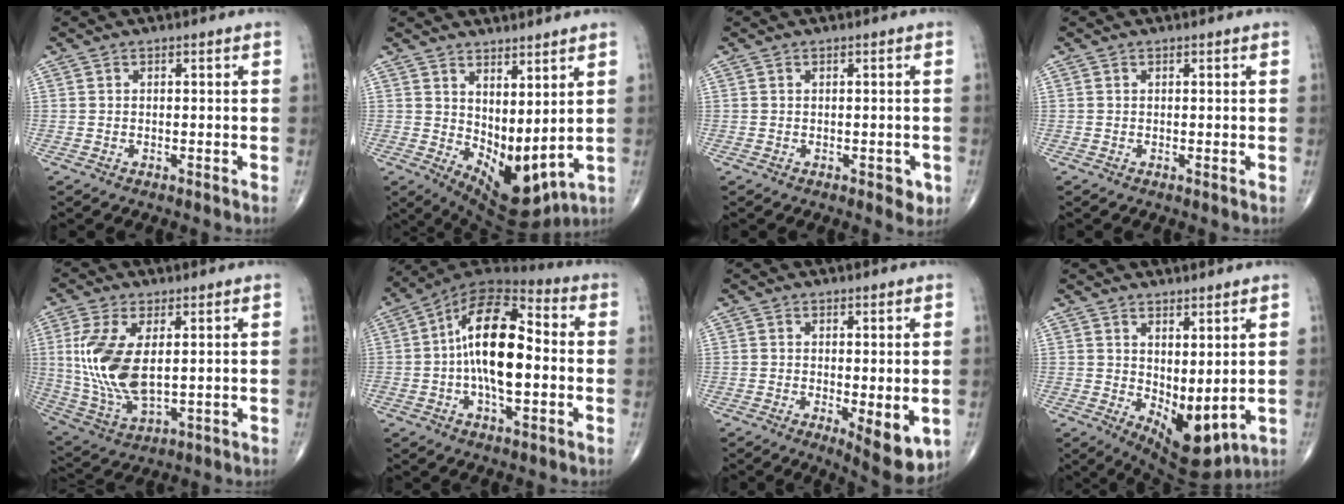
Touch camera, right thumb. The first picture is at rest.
{"total": 11.1, "force": [2.9, 5.3, 9.3], "torque": [-0.128, -0.034, 0.075]}
{"total": 2.7, "force": [-0.8, 1.4, 2.2], "torque": [-0.015, -0.001, -0.006]}
{"total": 0.0}
{"total": 13.7, "force": [1.9, 6.6, 11.9], "torque": [-0.254, -0.014, 0.051]}
{"total": 18.3, "force": [-0.7, 8.6, 16.2], "torque": [-0.265, 0.032, -0.022]}
{"total": 7.9, "force": [-1.6, 2.7, 7.3], "torque": [-0.099, -0.023, -0.018]}
{"total": 9.3, "force": [0.5, 4.4, 8.2], "torque": [-0.107, -0.023, 0.030]}